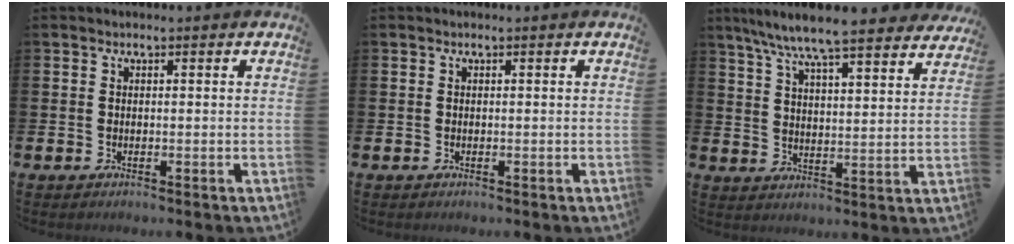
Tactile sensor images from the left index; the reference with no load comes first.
{"total": 0.0}
{"total": 8.4, "force": [7.8, 0.5, 2.9], "torque": [-0.077, -0.050, 0.137]}